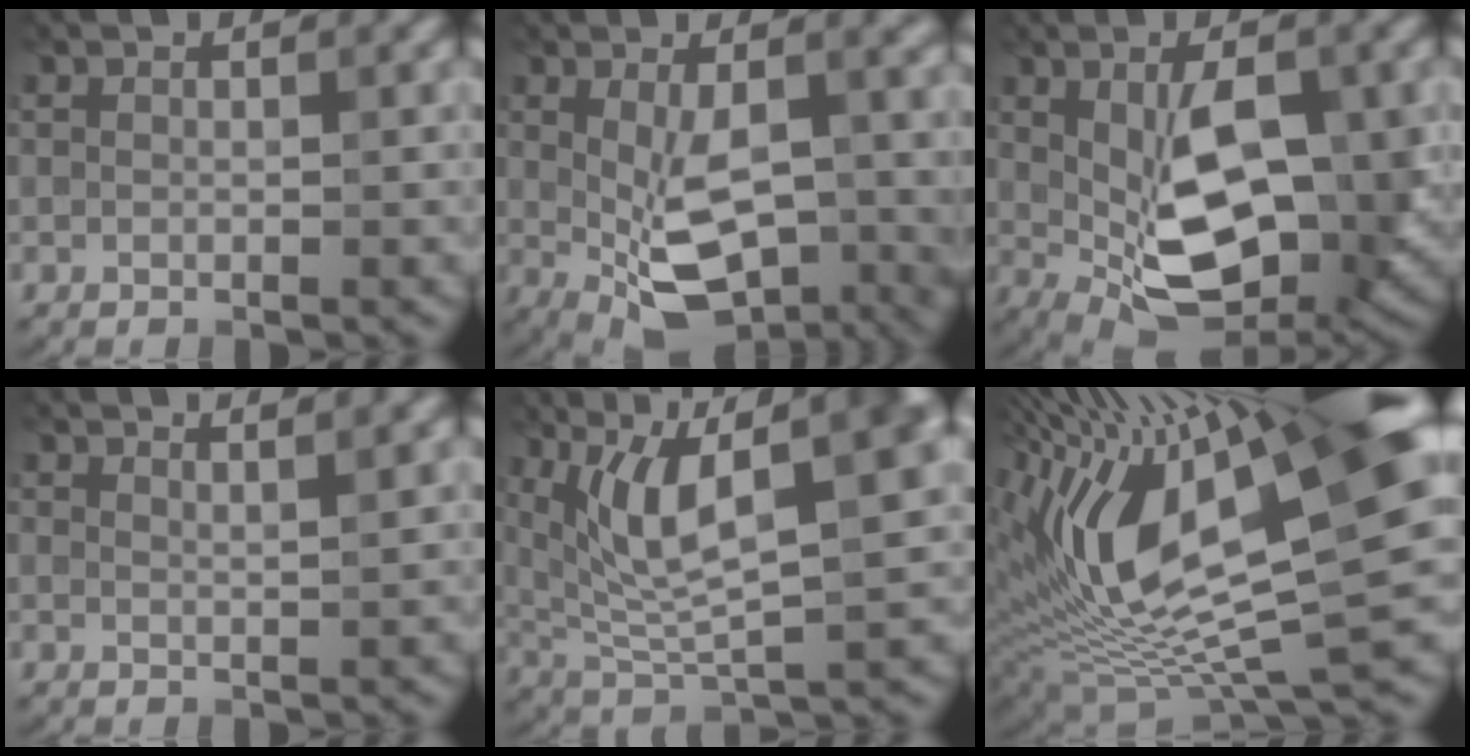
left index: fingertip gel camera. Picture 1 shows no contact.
{"total": 7.2, "force": [0.0, 3.6, 6.2], "torque": [-0.111, -0.023, 0.012]}
{"total": 8.7, "force": [-0.2, 3.8, 7.8], "torque": [-0.132, -0.016, 0.004]}
{"total": 1.8, "force": [1.7, 0.3, 0.2], "torque": [0.021, 0.013, -0.002]}
{"total": 9.5, "force": [3.1, 3.7, 8.2], "torque": [-0.140, 0.001, 0.055]}
{"total": 16.7, "force": [4.1, 5.6, 15.1], "torque": [-0.277, 0.006, 0.060]}